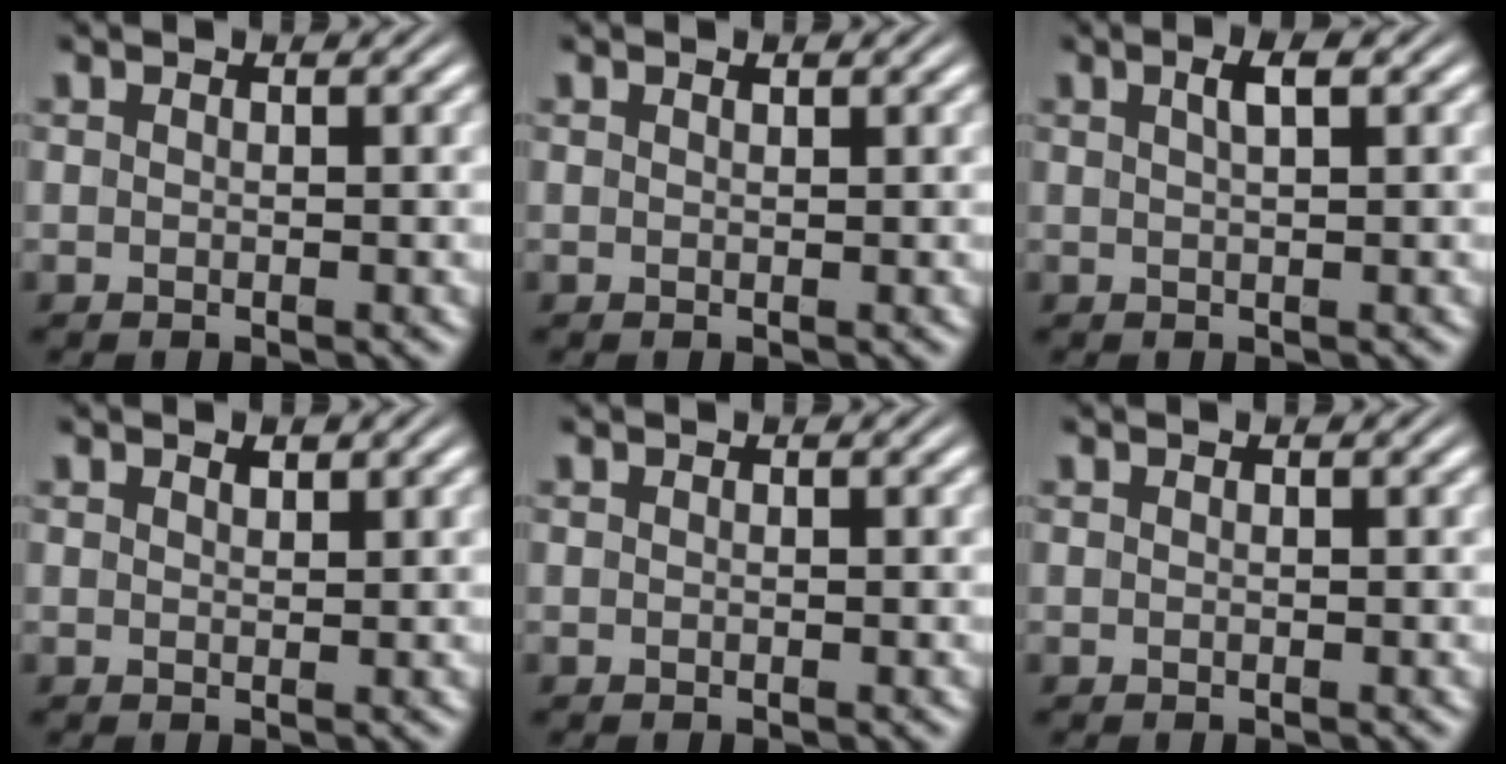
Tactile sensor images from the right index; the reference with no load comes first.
{"total": 0.0}
{"total": 1.7, "force": [0.6, 0.1, 1.6], "torque": [-0.023, 0.004, 0.012]}
{"total": 0.5, "force": [0.4, -0.1, 0.3], "torque": [-0.001, -0.006, 0.012]}
{"total": 0.0}
{"total": 0.0}